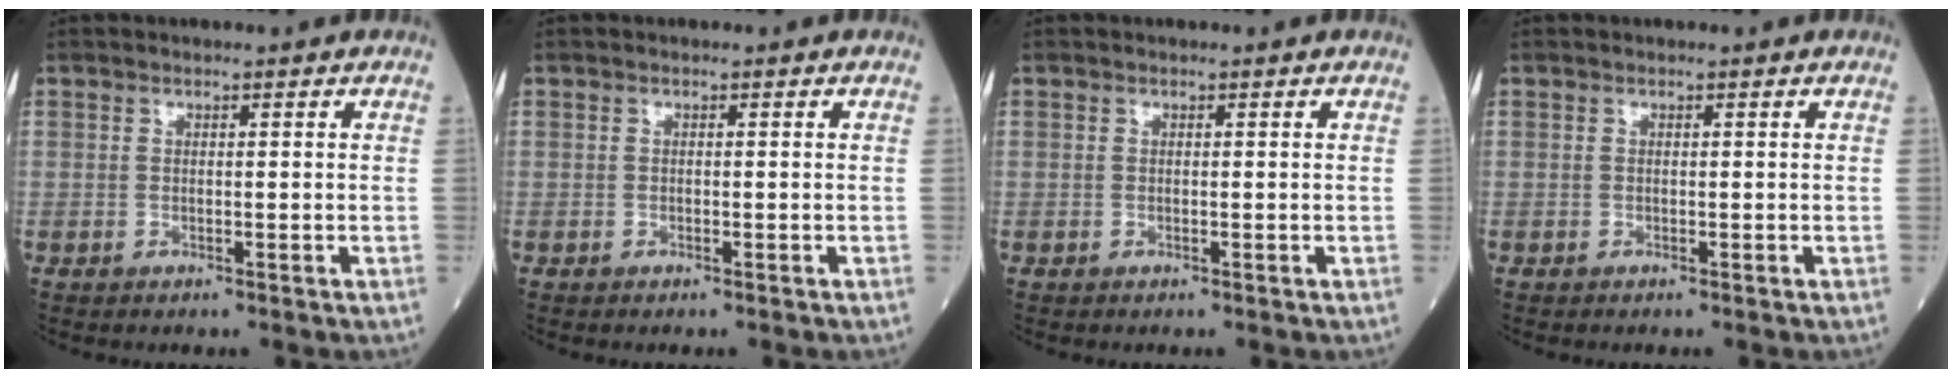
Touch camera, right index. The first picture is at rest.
{"total": 0.0}
{"total": 0.0}
{"total": 0.0}